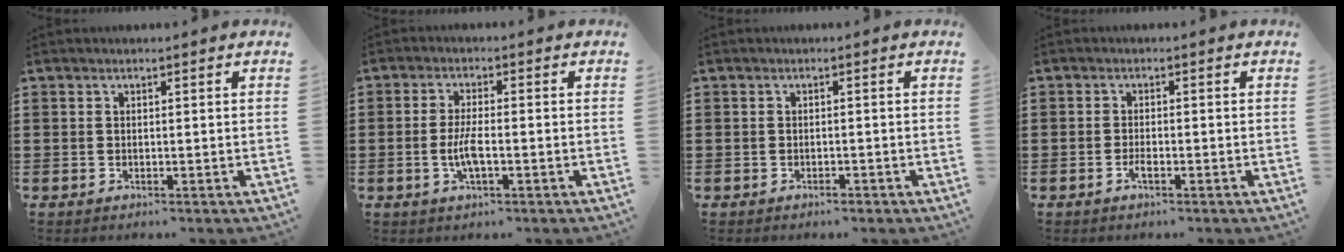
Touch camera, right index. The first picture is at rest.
{"total": 4.3, "force": [-1.0, 1.1, 4.1], "torque": [-0.091, -0.005, -0.026]}
{"total": 0.8, "force": [-0.7, 0.2, 0.3], "torque": [-0.011, -0.004, -0.012]}
{"total": 1.6, "force": [-0.9, 0.3, 1.2], "torque": [-0.032, -0.005, -0.018]}